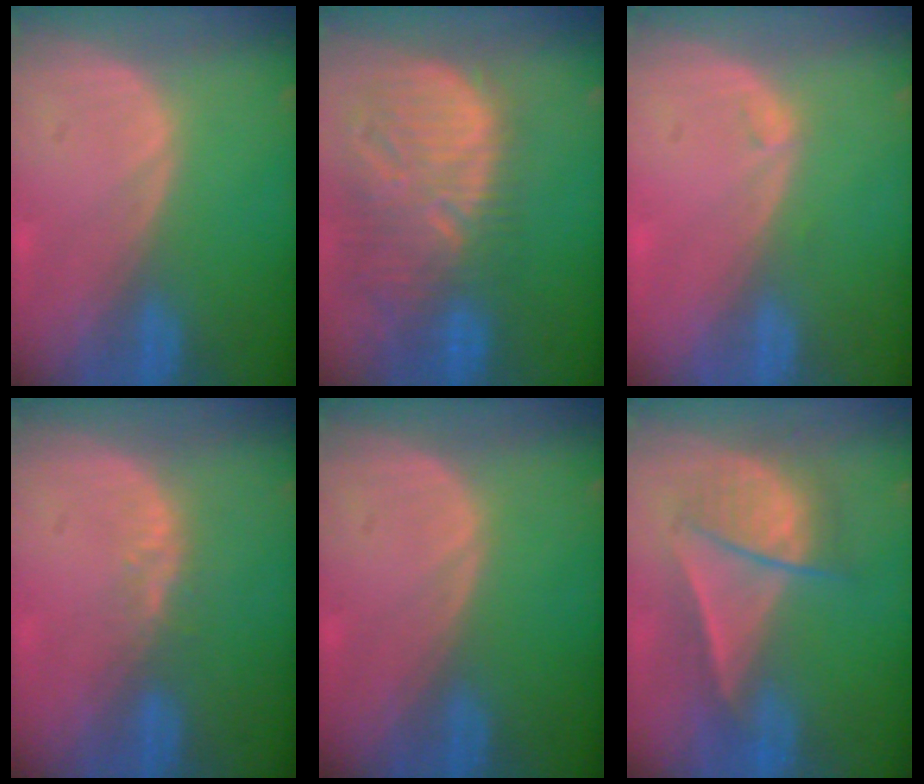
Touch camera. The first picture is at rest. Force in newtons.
{"total": 13.3, "press": 11.4, "slide": 6.8}
{"total": 0.6, "press": 0.6, "slide": 0.2}
{"total": 2.8, "press": 2.1, "slide": 1.8}
{"total": 0.0}
{"total": 6.8, "press": 6.8, "slide": 0.4}